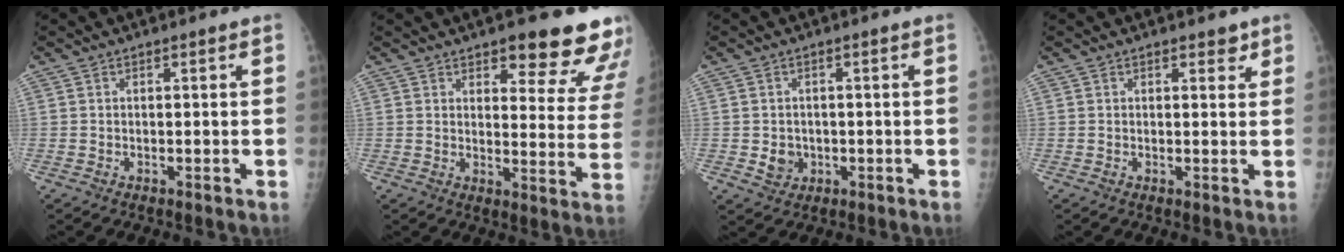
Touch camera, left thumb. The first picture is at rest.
{"total": 13.5, "force": [11.2, 4.0, 6.4], "torque": [-0.025, -0.075, 0.122]}
{"total": 3.3, "force": [-0.5, 2.9, 1.4], "torque": [-0.011, 0.002, 0.000]}
{"total": 2.0, "force": [1.4, 1.0, 1.0], "torque": [0.002, -0.007, 0.015]}